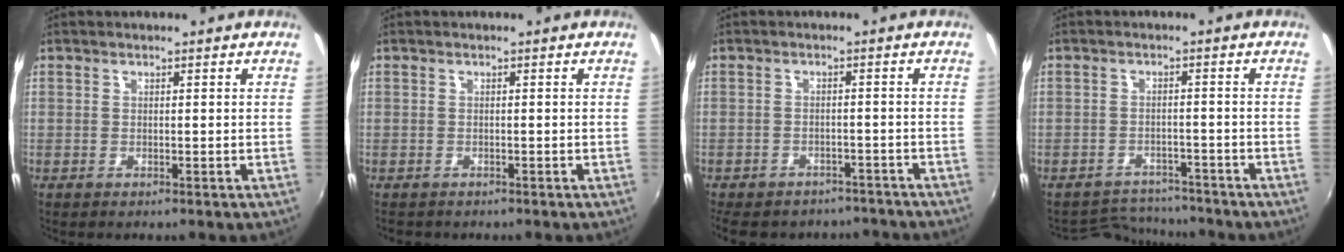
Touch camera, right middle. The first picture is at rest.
{"total": 1.1, "force": [-0.9, 0.8, 0.0], "torque": [-0.004, -0.002, -0.014]}
{"total": 13.5, "force": [-11.2, 6.0, 4.6], "torque": [-0.110, -0.005, -0.143]}
{"total": 6.7, "force": [-6.5, 1.8, -0.1], "torque": [-0.013, 0.008, -0.100]}